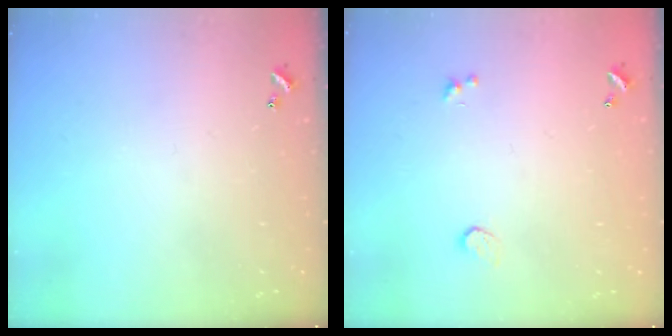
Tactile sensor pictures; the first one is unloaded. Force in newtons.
{"total": 0.6, "press": 0.3, "slide": 0.5}